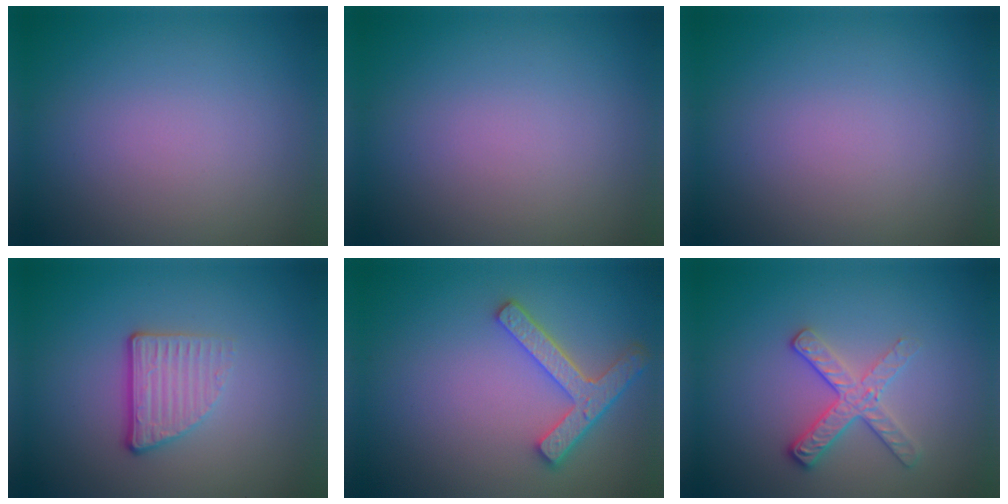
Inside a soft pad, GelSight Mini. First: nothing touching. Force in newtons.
{"total": 0.0}
{"total": 0.0}
{"total": 3.4, "press": 2.4, "slide": 2.4}
{"total": 4.2, "press": 3.3, "slide": 2.5}
{"total": 2.7, "press": 2.4, "slide": 1.2}